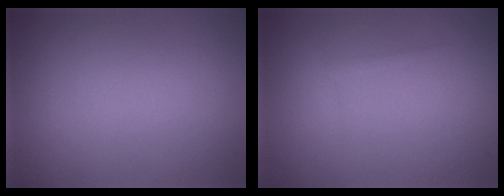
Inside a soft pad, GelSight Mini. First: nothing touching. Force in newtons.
{"total": 0.6, "press": 0.6, "slide": 0.1}